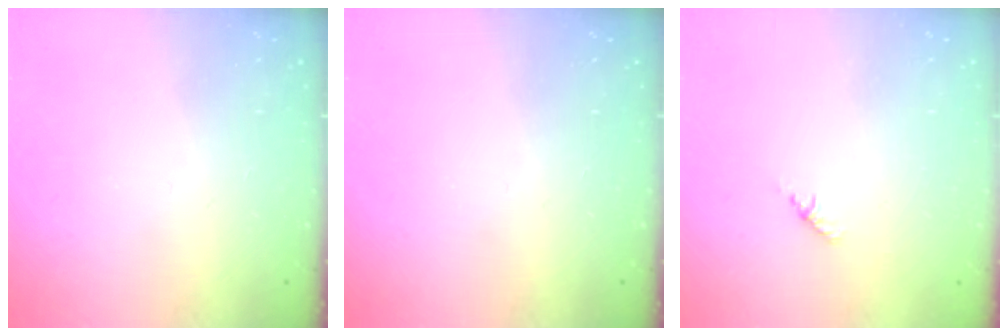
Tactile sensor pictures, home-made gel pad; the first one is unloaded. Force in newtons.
{"total": 0.0}
{"total": 1.8, "press": 1.7, "slide": 0.6}